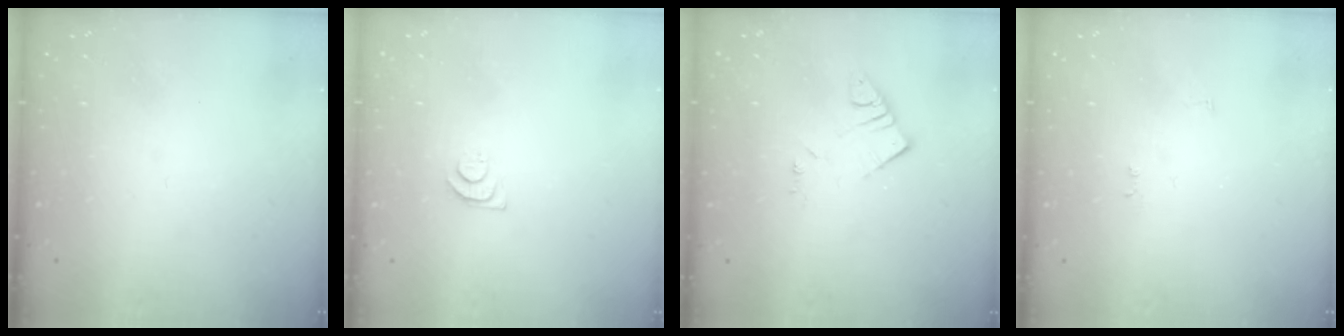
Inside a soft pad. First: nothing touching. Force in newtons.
{"total": 4.1, "press": 4.1, "slide": 0.5}
{"total": 4.4, "press": 4.4, "slide": 0.2}
{"total": 4.5, "press": 4.5, "slide": 0.5}